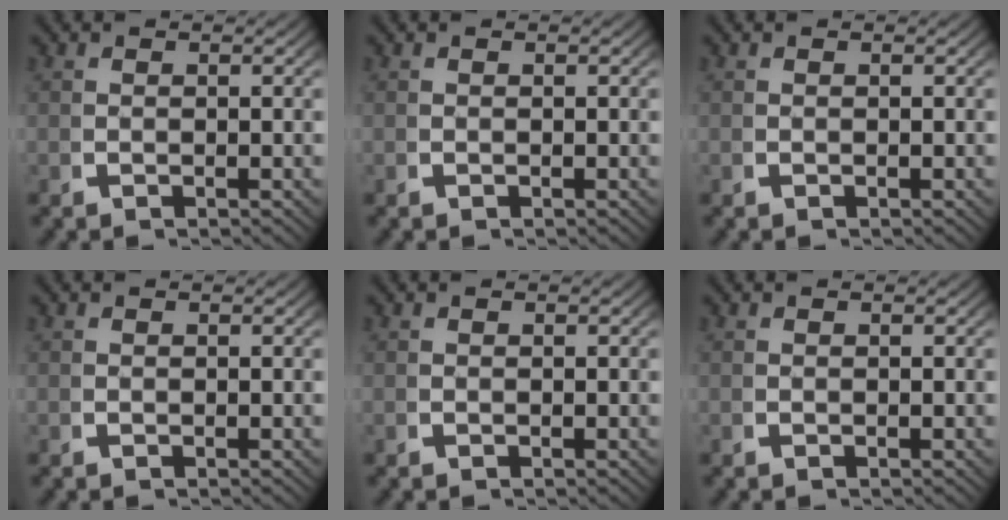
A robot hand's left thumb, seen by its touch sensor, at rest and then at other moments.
{"total": 0.0}
{"total": 0.0}
{"total": 0.0}
{"total": 0.0}
{"total": 0.0}